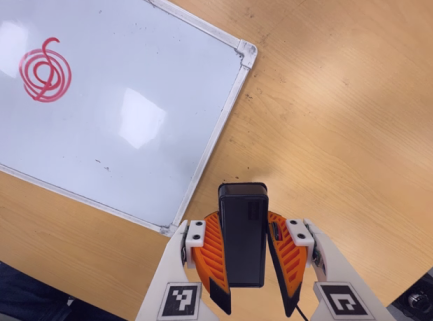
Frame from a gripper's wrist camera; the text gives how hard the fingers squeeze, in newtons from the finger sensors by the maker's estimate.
{"total": 11.7, "left": 9.2, "right": 14.2}